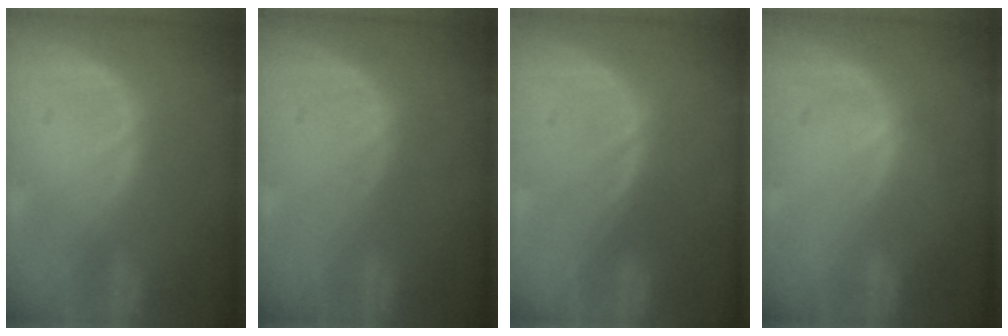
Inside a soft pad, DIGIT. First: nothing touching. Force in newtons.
{"total": 0.0}
{"total": 0.0}
{"total": 0.0}